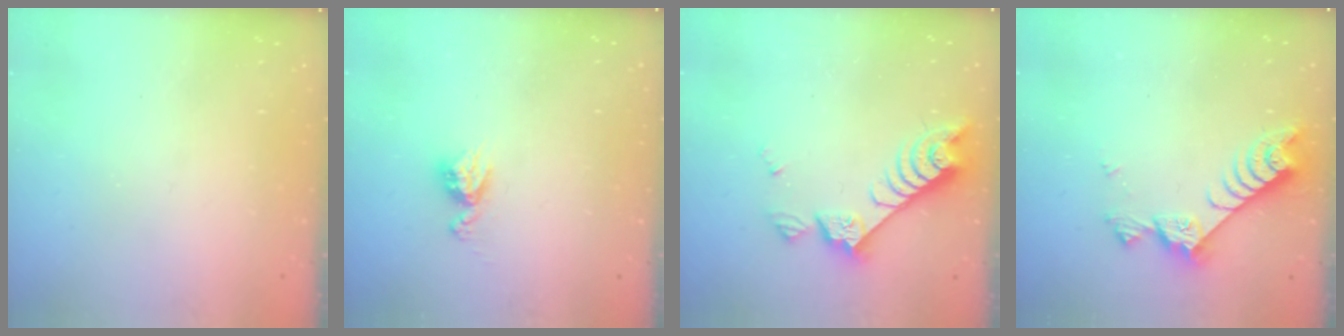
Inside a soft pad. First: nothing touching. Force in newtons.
{"total": 5.0, "press": 4.9, "slide": 0.6}
{"total": 8.3, "press": 8.2, "slide": 1.3}
{"total": 7.6, "press": 7.5, "slide": 1.0}